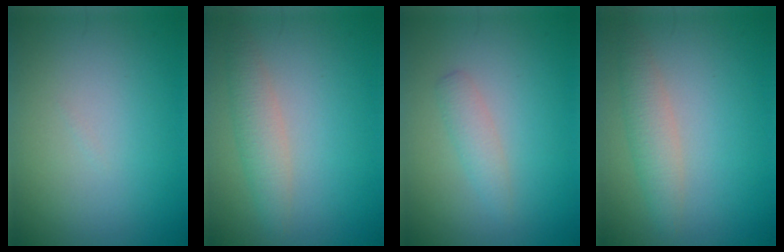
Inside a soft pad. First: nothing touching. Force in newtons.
{"total": 2.5, "press": 2.5, "slide": 0.1}
{"total": 1.7, "press": 1.7, "slide": 0.1}
{"total": 2.5, "press": 2.5, "slide": 0.1}